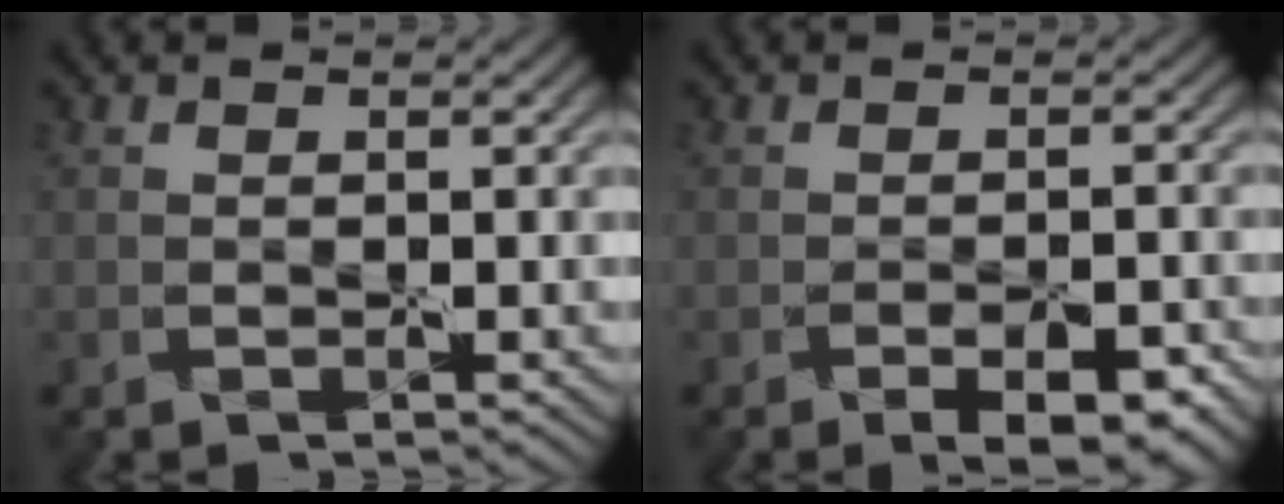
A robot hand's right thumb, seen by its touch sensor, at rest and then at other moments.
{"total": 3.9, "force": [-2.5, 1.2, 2.8], "torque": [-0.028, 0.003, -0.029]}